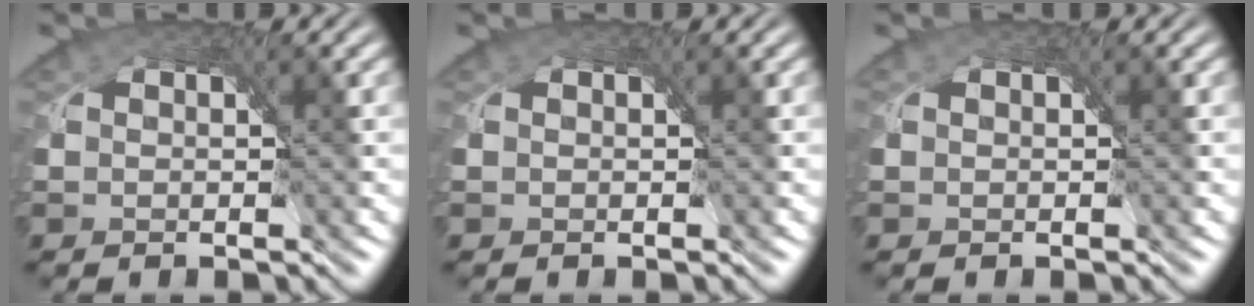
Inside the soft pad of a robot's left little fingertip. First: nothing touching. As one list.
[{"total": 0.0}, {"total": 0.0}]